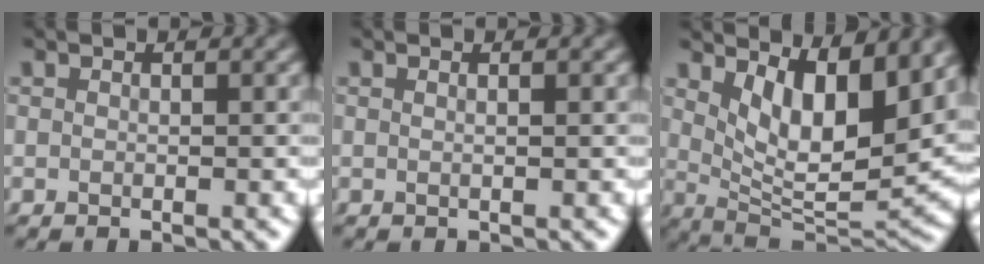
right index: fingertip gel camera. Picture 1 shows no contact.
{"total": 0.6, "force": [0.0, -0.3, 0.6], "torque": [-0.009, 0.000, 0.001]}
{"total": 9.6, "force": [2.7, 4.5, 8.0], "torque": [-0.128, -0.021, 0.049]}